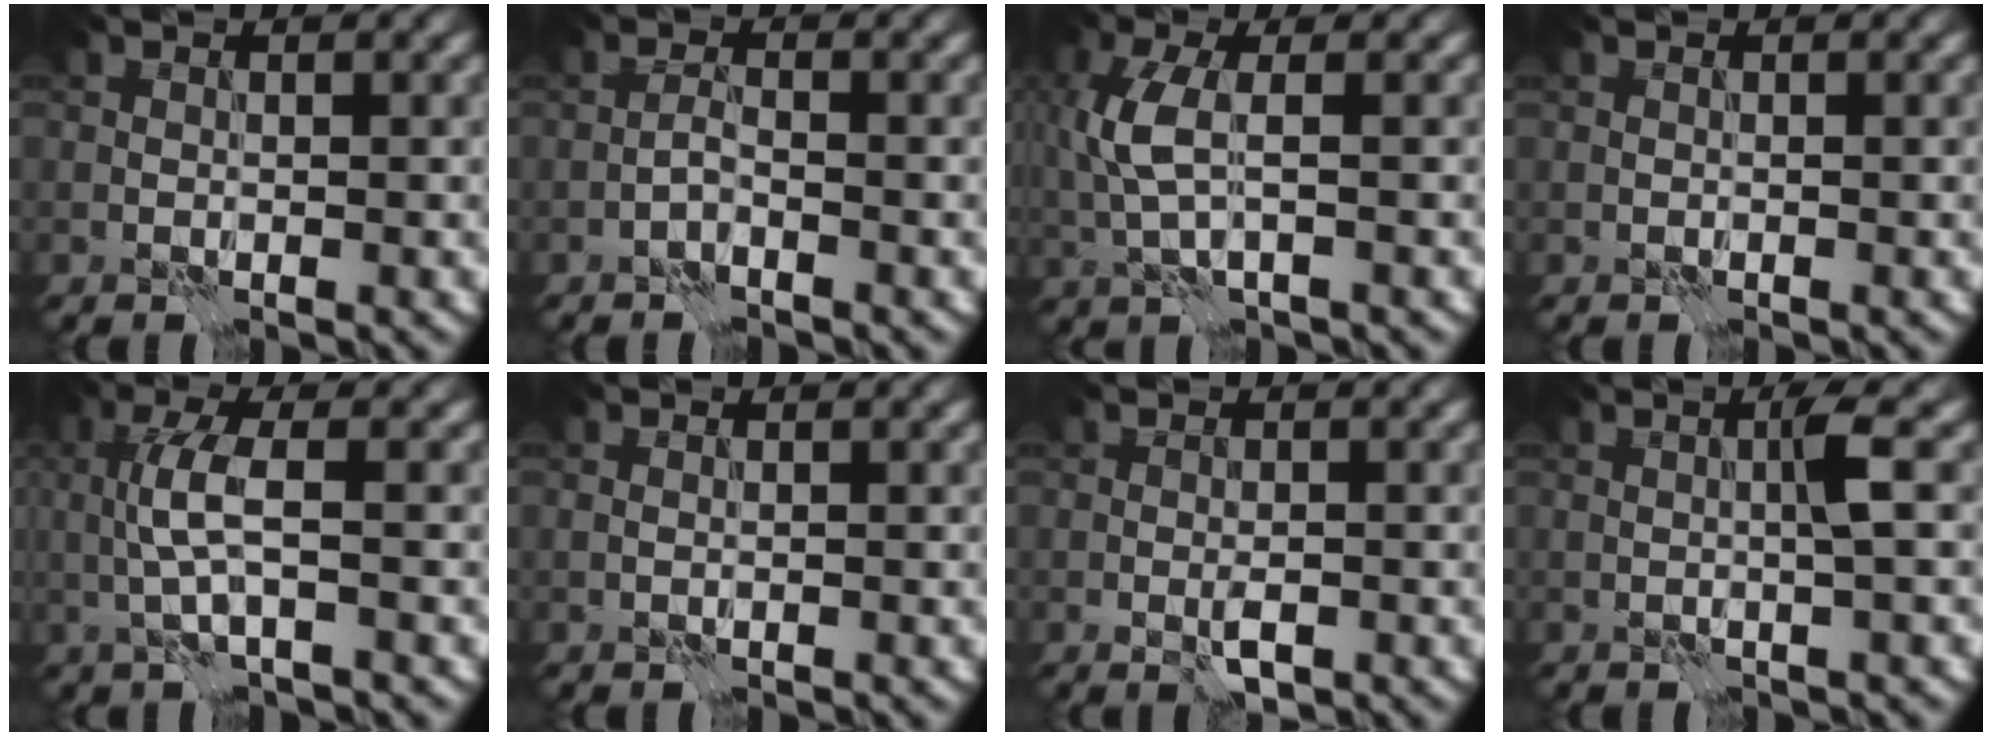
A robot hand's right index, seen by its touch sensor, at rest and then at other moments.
{"total": 1.0, "force": [-0.8, -0.1, 0.6], "torque": [-0.011, 0.006, -0.022]}
{"total": 3.8, "force": [0.3, 1.3, 3.6], "torque": [-0.095, 0.003, 0.001]}
{"total": 0.0}
{"total": 3.8, "force": [0.2, 0.9, 3.6], "torque": [-0.081, 0.002, 0.004]}
{"total": 0.0}
{"total": 2.0, "force": [-0.6, 1.0, 1.5], "torque": [-0.032, -0.005, -0.009]}
{"total": 2.0, "force": [0.3, -0.2, 2.0], "torque": [-0.040, 0.002, 0.006]}